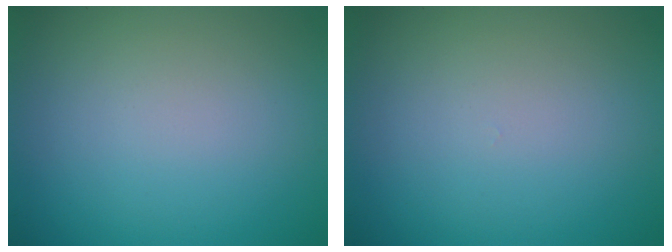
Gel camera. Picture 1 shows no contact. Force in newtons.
{"total": 0.0}